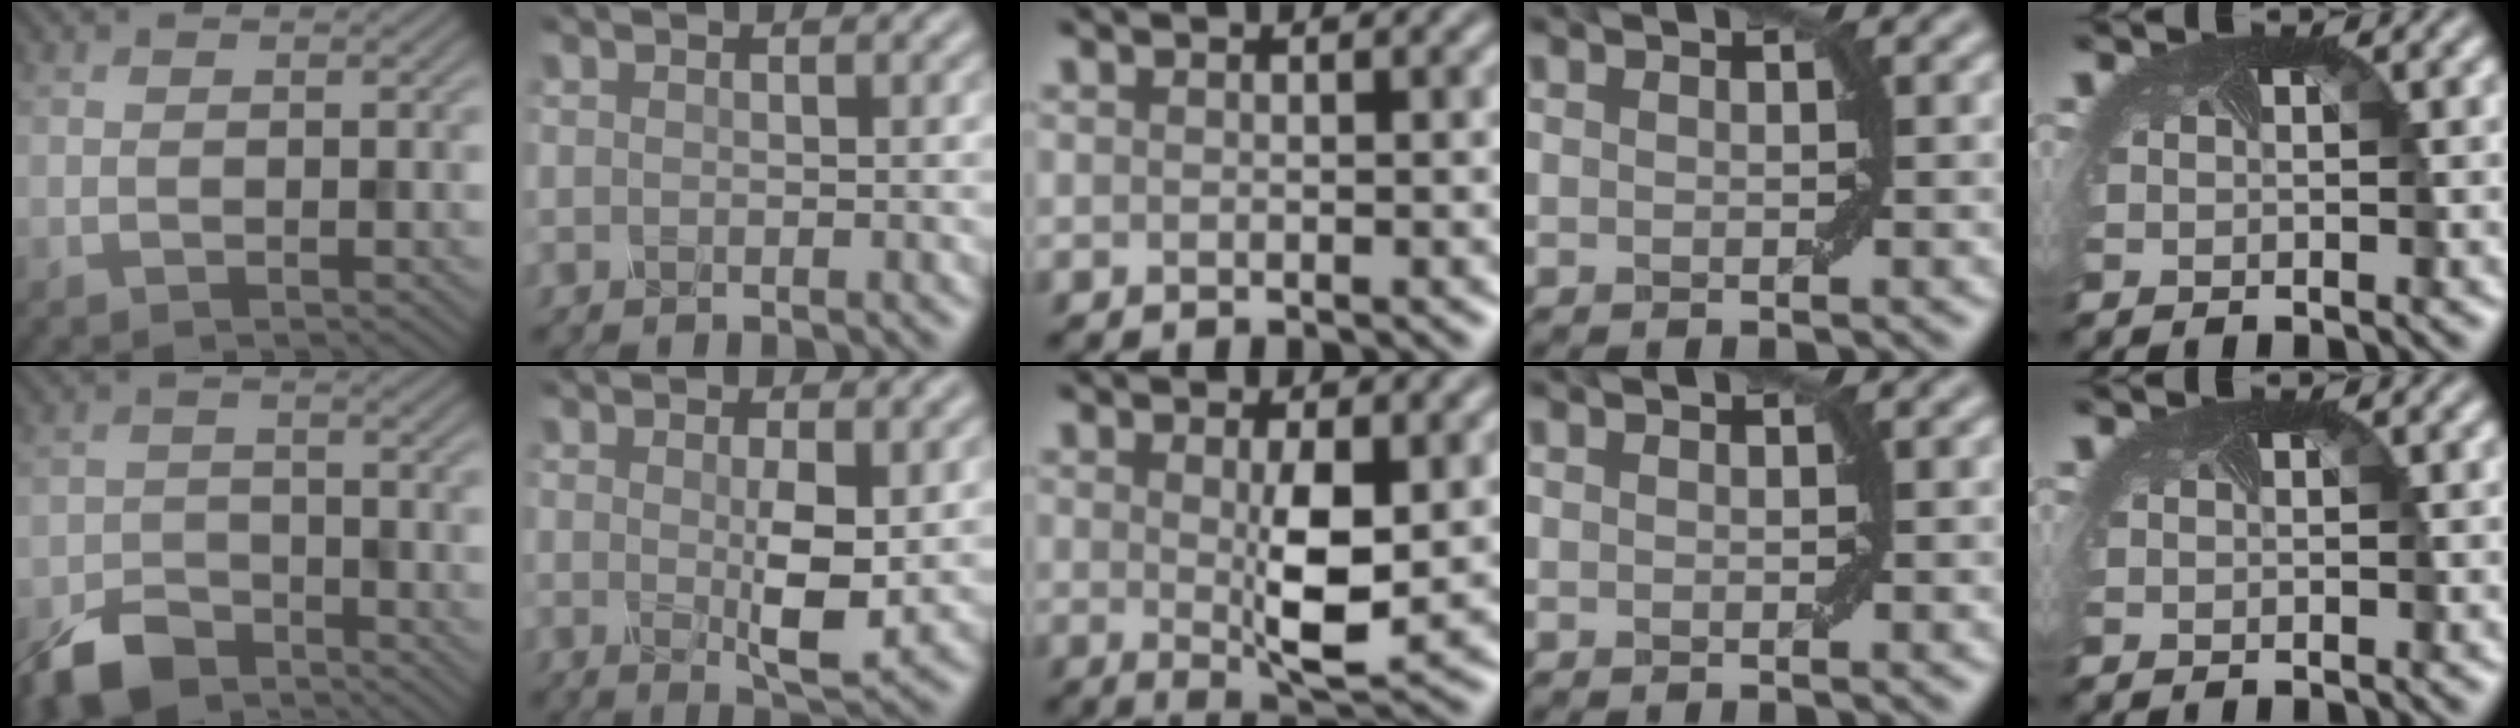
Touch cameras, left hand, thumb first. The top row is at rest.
{"thumb": {"total": 6.8, "force": [-5.4, 3.0, 2.7], "torque": [-0.052, -0.008, -0.112]}, "index": {"total": 3.5, "force": [0.1, 0.7, 3.4], "torque": [-0.077, -0.007, 0.010]}, "middle": {"total": 4.2, "force": [0.2, 1.0, 4.0], "torque": [-0.077, -0.010, 0.009]}}